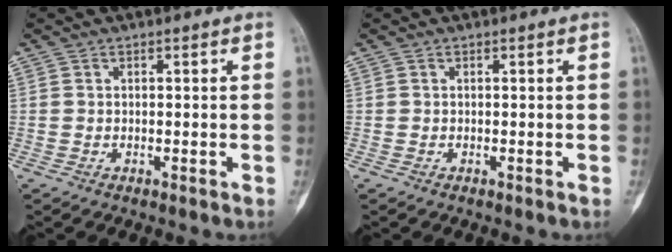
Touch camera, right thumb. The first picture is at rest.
{"total": 0.0}